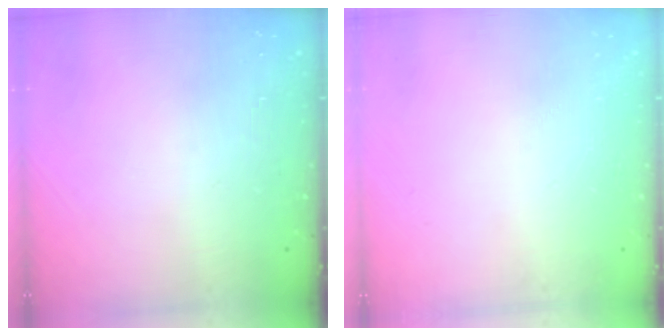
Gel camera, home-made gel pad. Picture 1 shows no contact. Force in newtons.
{"total": 0.0}